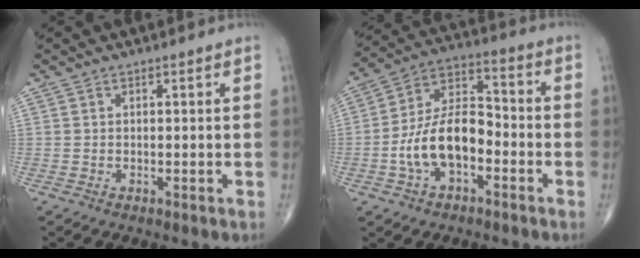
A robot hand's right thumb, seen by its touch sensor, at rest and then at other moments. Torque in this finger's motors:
{"motor_torque": [0.67, 0.04, 1.77, -0.34, 0.13]}